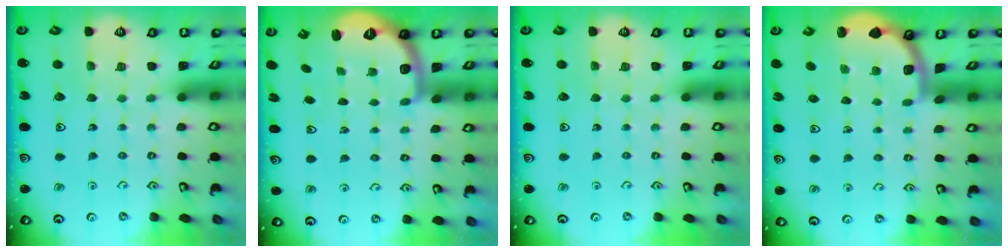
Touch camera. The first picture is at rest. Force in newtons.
{"total": 2.7, "press": 1.8, "slide": 2.0}
{"total": 0.0}
{"total": 1.8, "press": 1.8, "slide": 0.2}